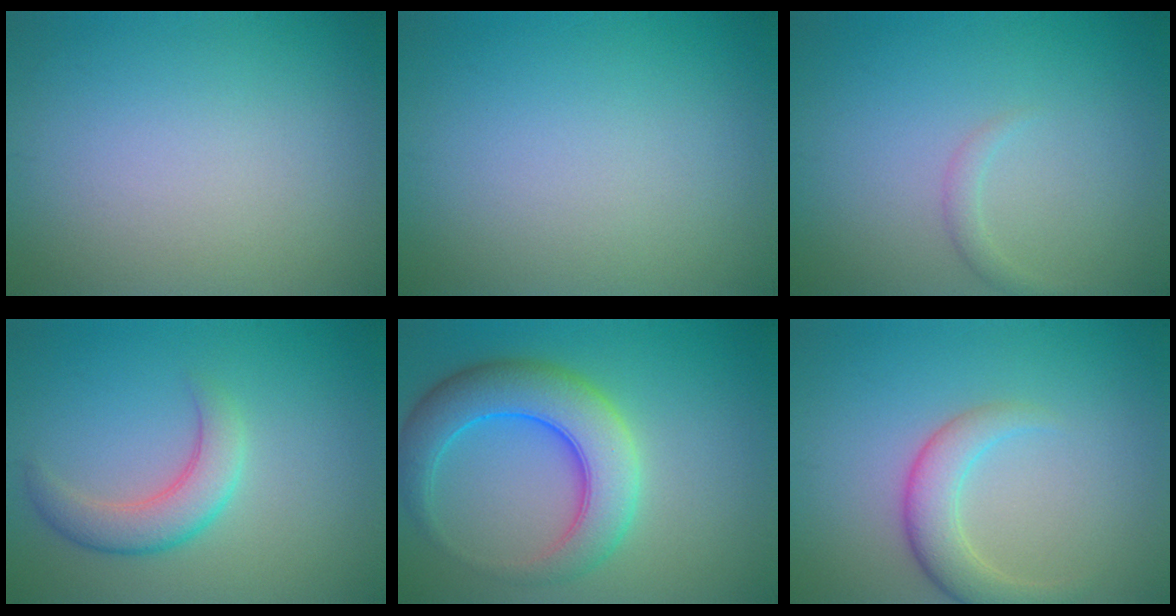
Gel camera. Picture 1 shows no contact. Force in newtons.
{"total": 0.0}
{"total": 1.0, "press": 1.0, "slide": 0.1}
{"total": 3.7, "press": 3.7, "slide": 0.2}
{"total": 7.4, "press": 7.4, "slide": 0.3}
{"total": 3.6, "press": 3.6, "slide": 0.3}